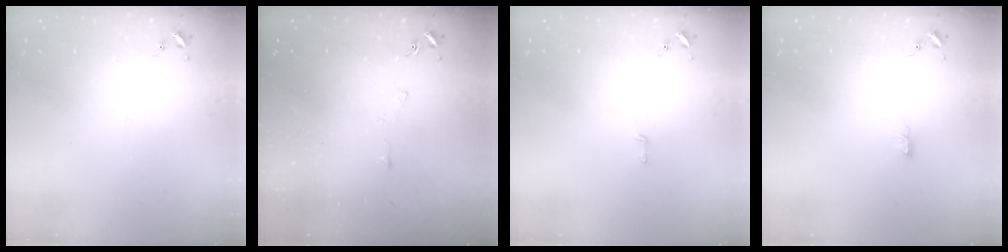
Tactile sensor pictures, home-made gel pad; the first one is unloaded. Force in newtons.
{"total": 3.6, "press": 3.6, "slide": 0.3}
{"total": 3.0, "press": 3.0, "slide": 0.2}
{"total": 3.9, "press": 3.9, "slide": 0.4}